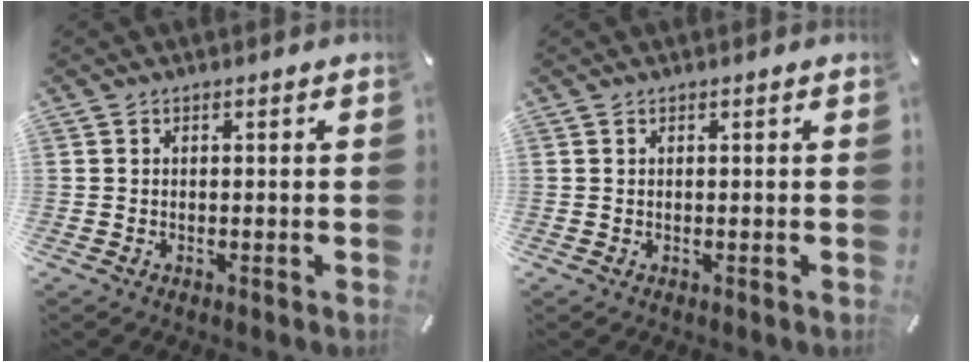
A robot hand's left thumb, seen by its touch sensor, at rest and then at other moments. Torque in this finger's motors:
{"motor_torque": [-0.02, 0.02, -0.04, 0.01, 0.00]}